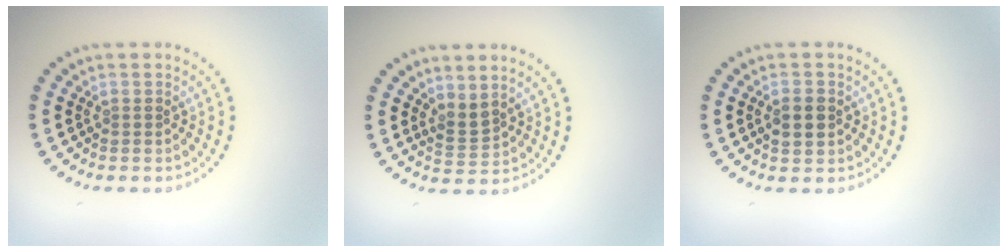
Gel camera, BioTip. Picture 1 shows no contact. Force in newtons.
{"total": 1.8, "press": 1.4, "slide": 1.3}
{"total": 2.3, "press": 2.3, "slide": 0.2}